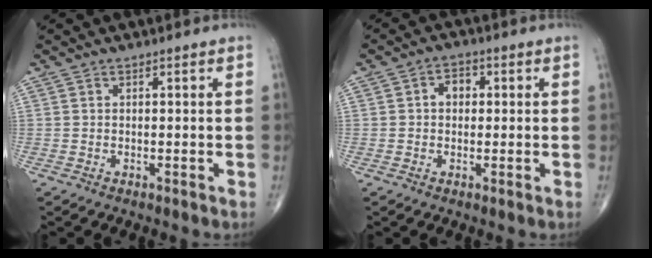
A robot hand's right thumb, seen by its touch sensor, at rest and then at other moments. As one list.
[{"total": 3.5, "force": [0.3, 2.7, 2.1], "torque": [-0.018, 0.012, 0.000]}]